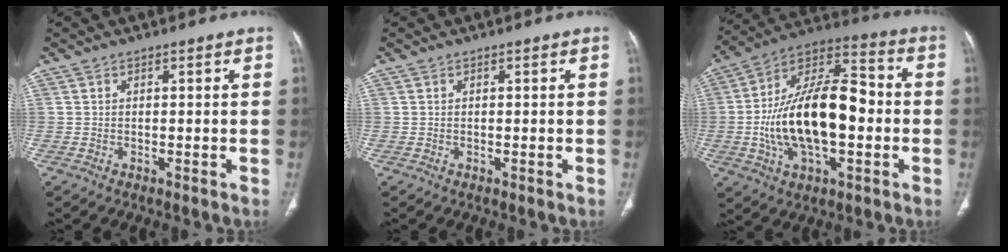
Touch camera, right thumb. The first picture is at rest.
{"total": 0.0}
{"total": 23.4, "force": [-2.3, 11.6, 20.2], "torque": [-0.353, 0.034, -0.040]}